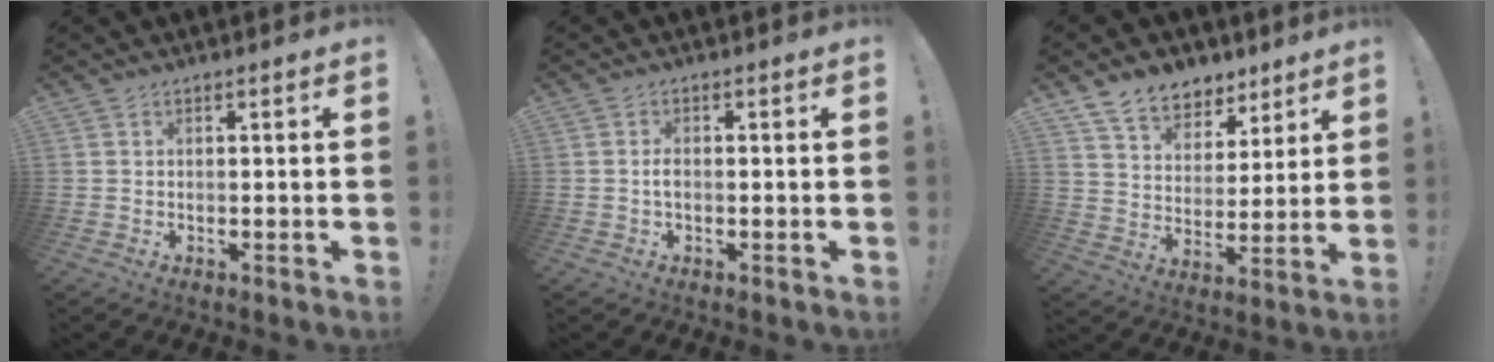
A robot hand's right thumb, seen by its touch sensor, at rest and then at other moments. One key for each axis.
{"total": 1.8, "fx": -0.5, "fy": 0.9, "fz": 1.5, "tx": -0.039, "ty": 0.003, "tz": -0.011}
{"total": 10.7, "fx": 8.1, "fy": 6.4, "fz": 2.8, "tx": -0.050, "ty": -0.059, "tz": 0.157}